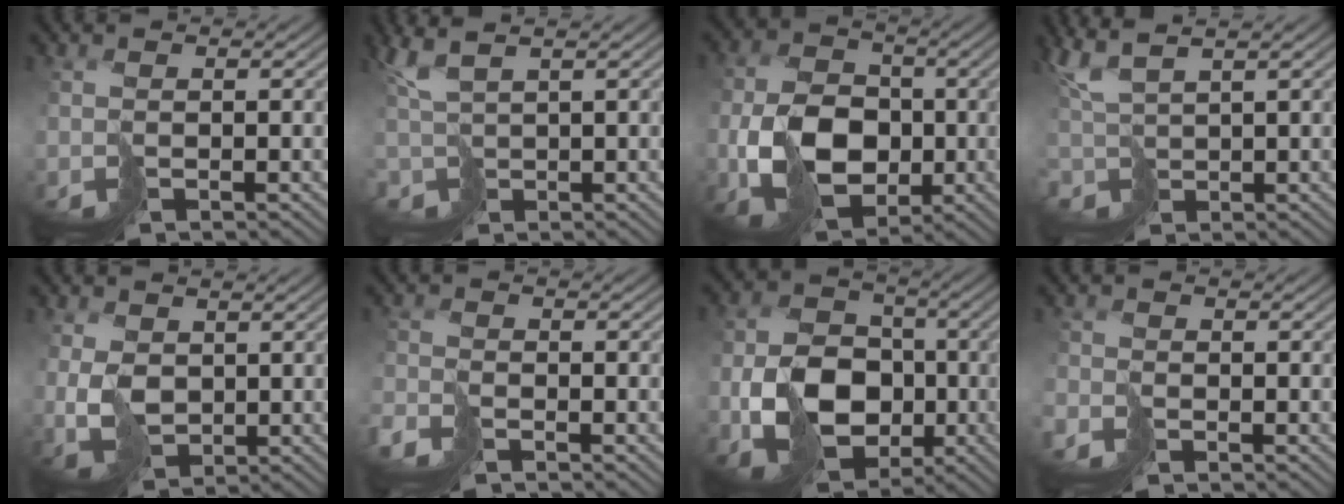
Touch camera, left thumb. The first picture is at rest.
{"total": 3.0, "force": [2.7, 0.9, 1.0], "torque": [-0.036, 0.004, 0.055]}
{"total": 10.9, "force": [-2.0, 8.3, 6.7], "torque": [-0.157, -0.020, -0.037]}
{"total": 4.0, "force": [3.8, 0.8, 1.1], "torque": [-0.044, 0.014, 0.079]}
{"total": 3.9, "force": [1.0, 3.1, 2.1], "torque": [-0.059, -0.003, 0.028]}
{"total": 3.1, "force": [-2.6, 1.2, 1.1], "torque": [-0.033, -0.011, -0.061]}
{"total": 11.8, "force": [-2.8, 9.3, 6.7], "torque": [-0.150, -0.027, -0.051]}
{"total": 2.2, "force": [-1.8, 1.1, 0.5], "torque": [-0.019, -0.011, -0.043]}